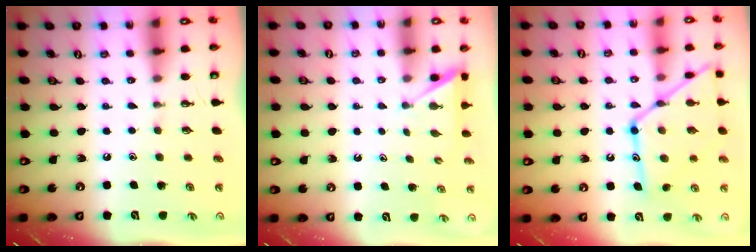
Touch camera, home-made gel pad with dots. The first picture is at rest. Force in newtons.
{"total": 1.9, "press": 1.9, "slide": 0.2}
{"total": 18.5, "press": 18.4, "slide": 1.7}